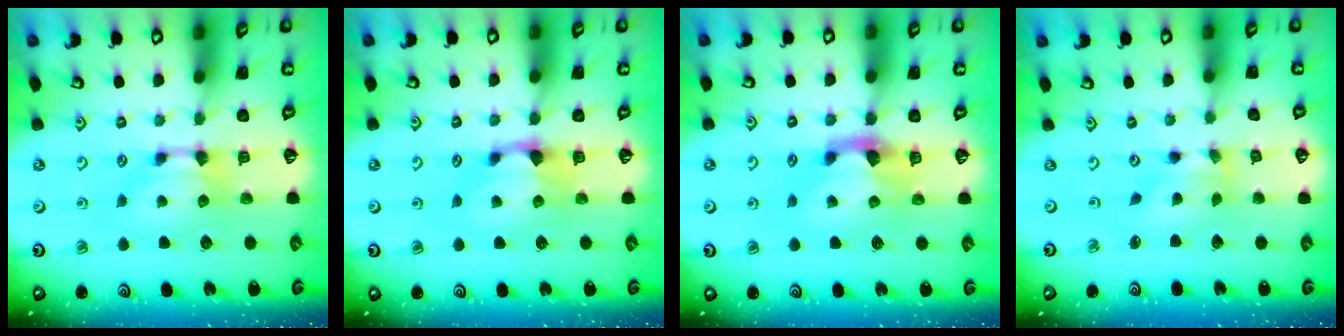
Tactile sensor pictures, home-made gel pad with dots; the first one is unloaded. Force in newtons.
{"total": 1.2, "press": 0.8, "slide": 0.9}
{"total": 2.3, "press": 2.1, "slide": 0.8}
{"total": 1.9, "press": 1.3, "slide": 1.3}